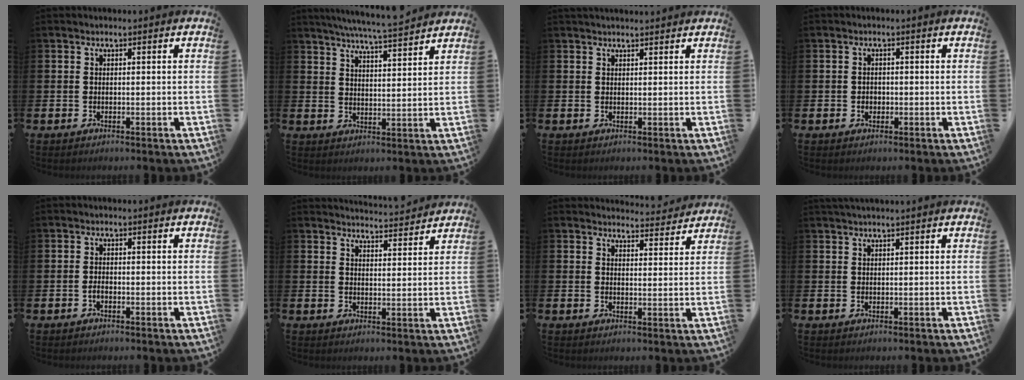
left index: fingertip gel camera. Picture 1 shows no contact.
{"total": 6.2, "force": [6.0, -0.6, 1.5], "torque": [-0.041, -0.038, 0.105]}
{"total": 1.3, "force": [1.3, 0.0, 0.2], "torque": [0.007, -0.006, 0.022]}
{"total": 1.2, "force": [-0.1, 1.2, 0.3], "torque": [0.005, 0.001, -0.008]}
{"total": 1.0, "force": [-0.5, 0.5, 0.7], "torque": [-0.016, -0.001, -0.010]}
{"total": 4.0, "force": [4.0, -0.2, 0.0], "torque": [0.003, -0.034, 0.068]}
{"total": 3.6, "force": [3.6, 0.3, 0.0], "torque": [0.005, -0.029, 0.062]}
{"total": 1.0, "force": [1.0, -0.1, 0.4], "torque": [-0.010, 0.002, 0.019]}